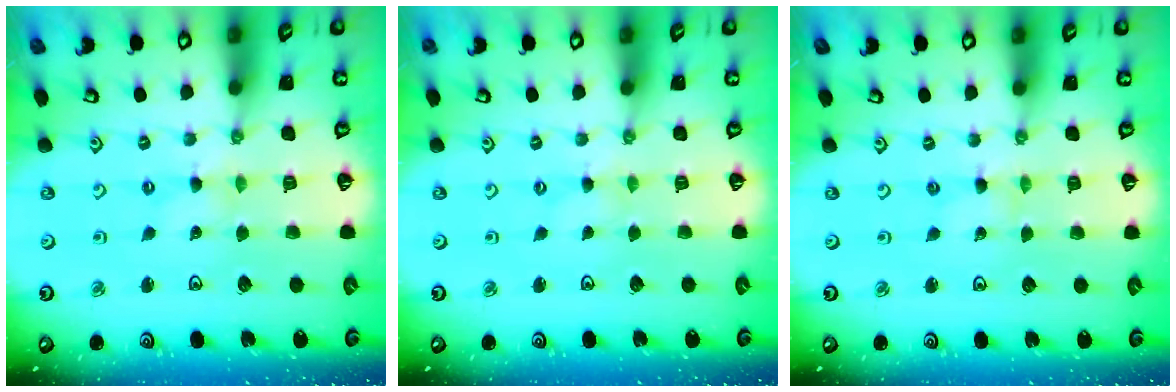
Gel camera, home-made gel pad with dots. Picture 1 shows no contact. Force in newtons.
{"total": 0.0}
{"total": 0.0}